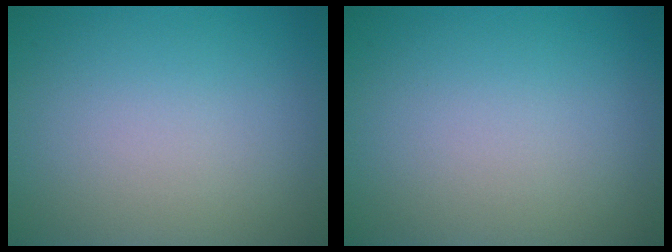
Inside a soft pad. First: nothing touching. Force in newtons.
{"total": 0.0}